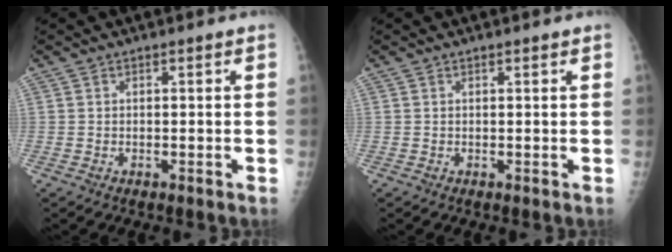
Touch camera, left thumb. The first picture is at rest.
{"total": 0.6, "force": [0.5, 0.0, 0.3], "torque": [-0.007, -0.001, 0.010]}